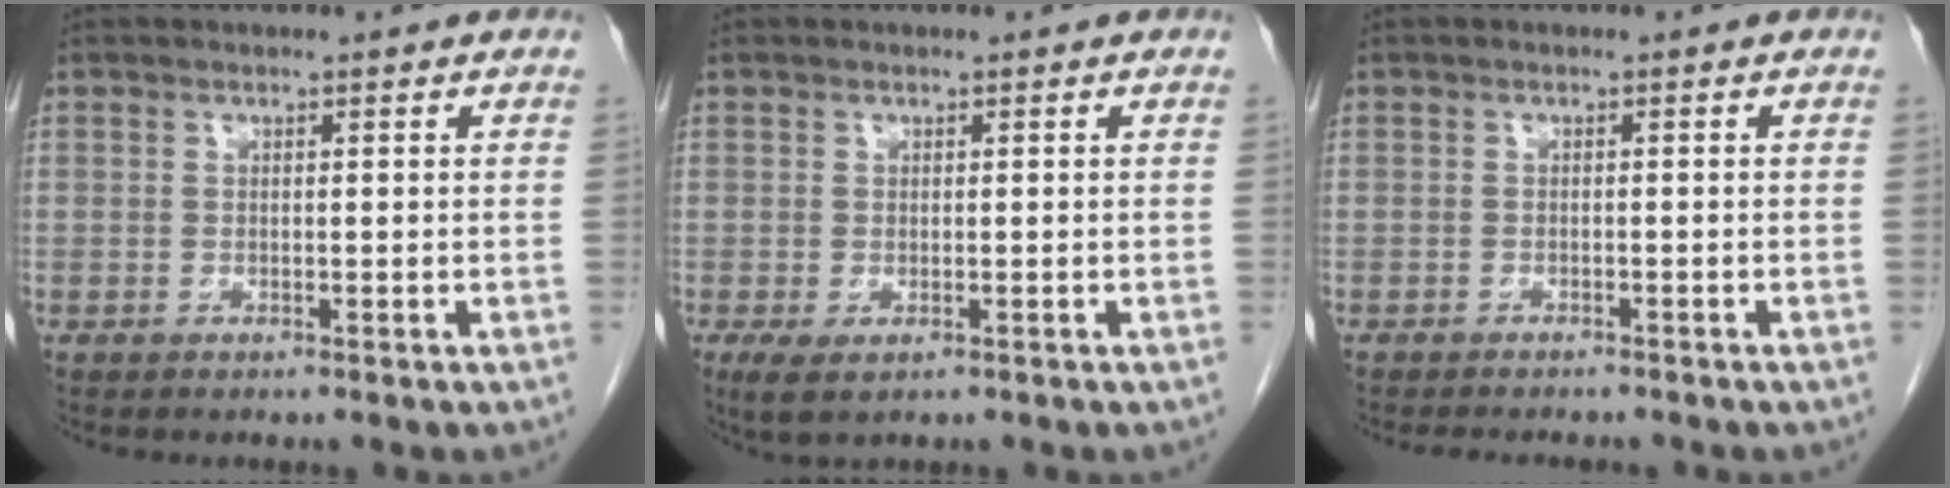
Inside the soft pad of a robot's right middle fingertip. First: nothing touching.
{"total": 3.0, "force": [-1.4, 1.3, 2.3], "torque": [-0.040, -0.008, -0.016]}
{"total": 4.5, "force": [-4.1, 1.1, 1.6], "torque": [-0.020, -0.005, -0.053]}